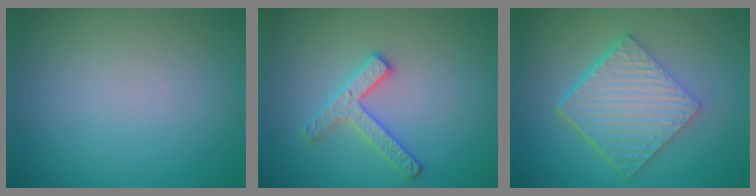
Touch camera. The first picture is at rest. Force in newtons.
{"total": 2.6, "press": 2.5, "slide": 0.4}
{"total": 7.0, "press": 4.7, "slide": 5.2}